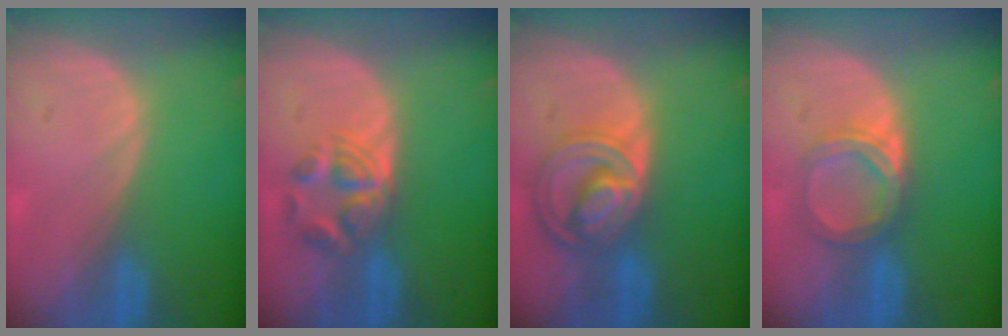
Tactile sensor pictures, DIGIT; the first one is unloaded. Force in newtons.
{"total": 5.7, "press": 4.8, "slide": 3.1}
{"total": 8.5, "press": 7.3, "slide": 4.3}
{"total": 5.3, "press": 4.7, "slide": 2.4}